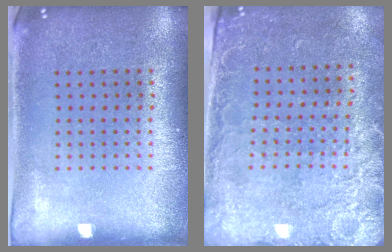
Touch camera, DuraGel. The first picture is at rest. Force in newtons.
{"total": 2.6, "press": 2.2, "slide": 1.4}